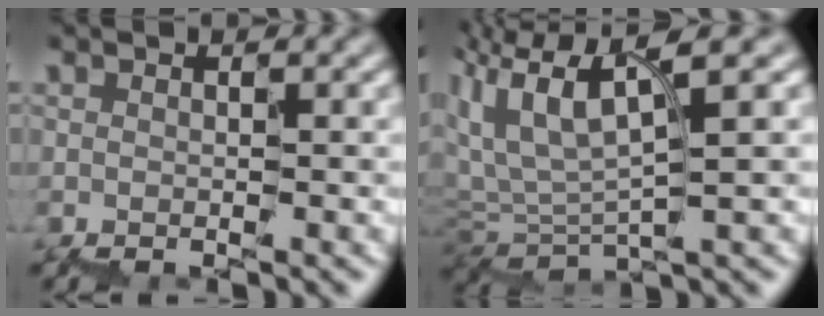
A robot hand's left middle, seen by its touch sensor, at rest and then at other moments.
{"total": 5.2, "force": [3.3, 1.5, 3.7], "torque": [-0.097, 0.015, 0.064]}